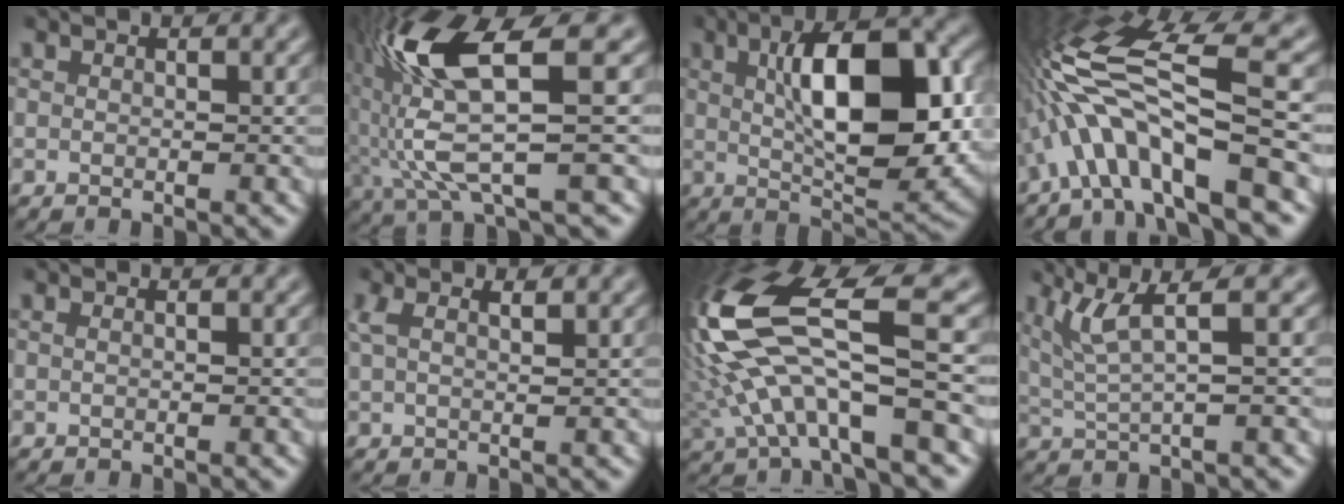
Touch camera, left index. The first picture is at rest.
{"total": 10.9, "force": [0.9, 2.6, 10.5], "torque": [-0.228, 0.000, 0.019]}
{"total": 11.8, "force": [1.4, 4.7, 10.8], "torque": [-0.161, 0.008, 0.024]}
{"total": 11.1, "force": [-3.2, 2.7, 10.3], "torque": [-0.200, 0.026, -0.056]}
{"total": 0.0}
{"total": 1.9, "force": [1.0, 0.5, 1.5], "torque": [-0.029, 0.002, 0.017]}
{"total": 13.9, "force": [0.5, 4.4, 13.1], "torque": [-0.279, 0.015, 0.015]}
{"total": 4.0, "force": [1.8, 0.7, 3.5], "torque": [-0.074, 0.003, 0.043]}